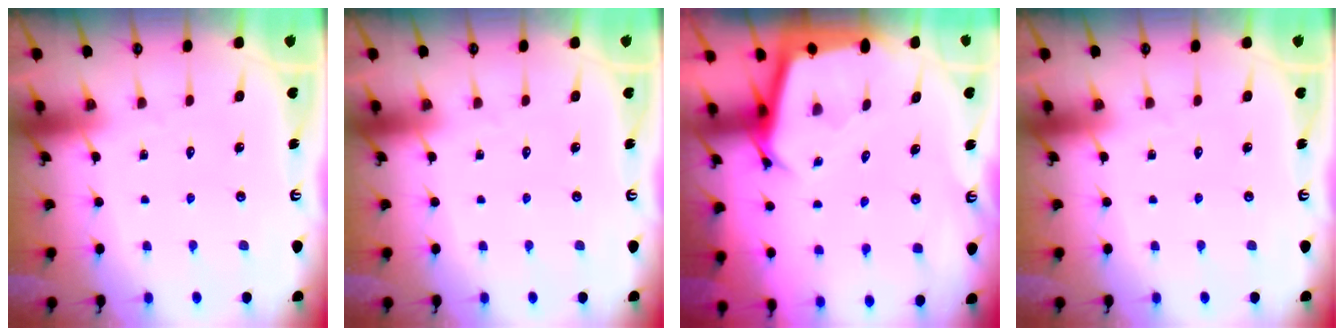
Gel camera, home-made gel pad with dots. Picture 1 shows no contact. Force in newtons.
{"total": 0.0}
{"total": 2.8, "press": 2.8, "slide": 0.0}
{"total": 0.0}